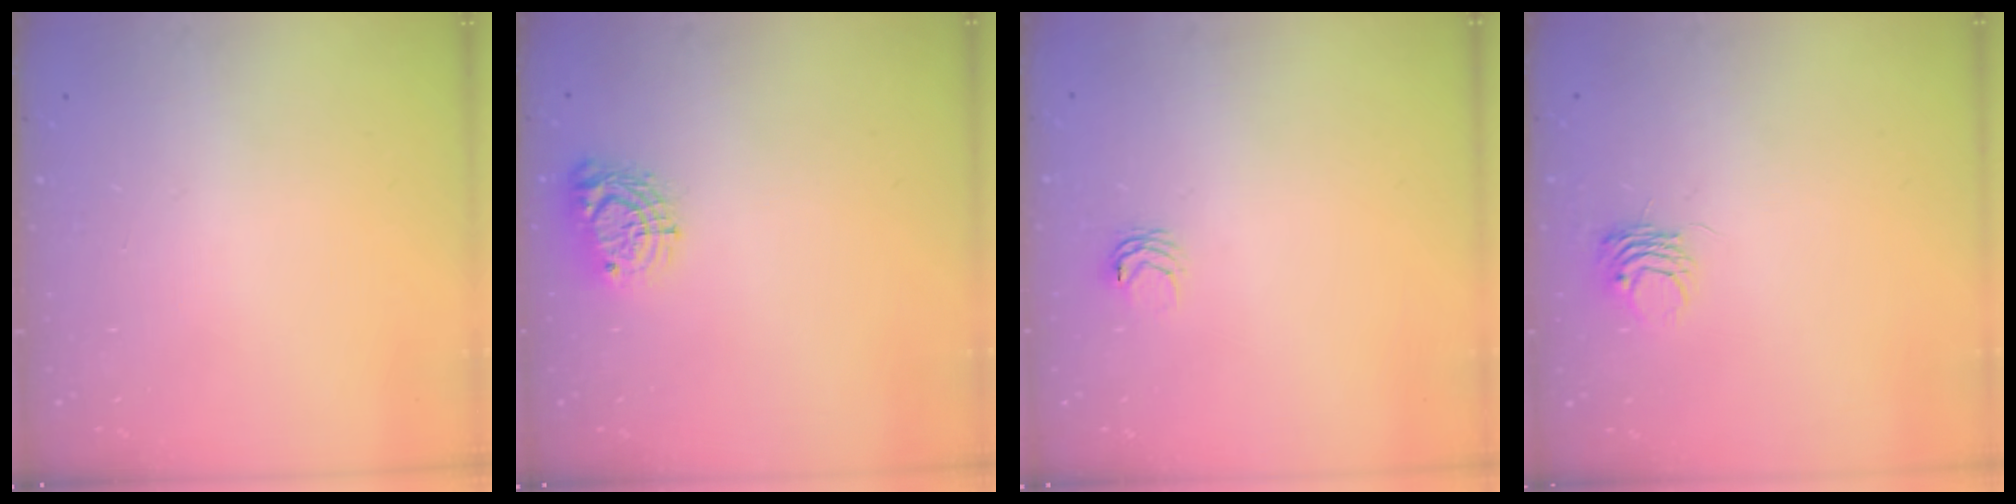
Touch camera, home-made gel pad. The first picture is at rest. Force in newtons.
{"total": 8.9, "press": 8.8, "slide": 0.7}
{"total": 3.1, "press": 3.1, "slide": 0.3}
{"total": 4.7, "press": 4.7, "slide": 0.1}